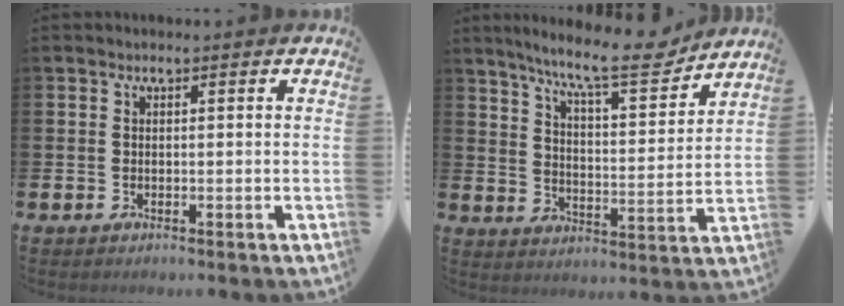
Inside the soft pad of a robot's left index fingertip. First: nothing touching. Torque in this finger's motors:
{"motor_torque": [1.00, -1.14, 0.72, 0.21]}